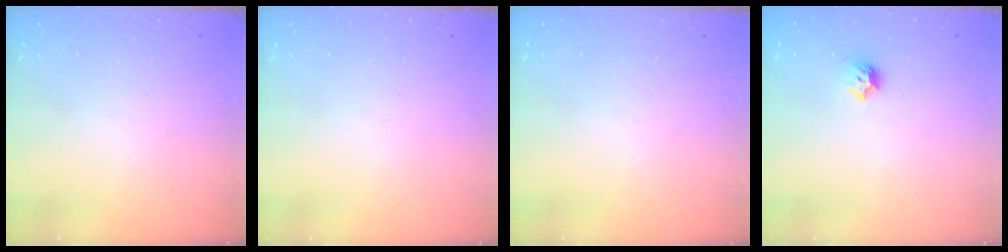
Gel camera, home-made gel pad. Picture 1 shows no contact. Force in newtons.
{"total": 0.0}
{"total": 0.0}
{"total": 4.3, "press": 4.2, "slide": 1.2}